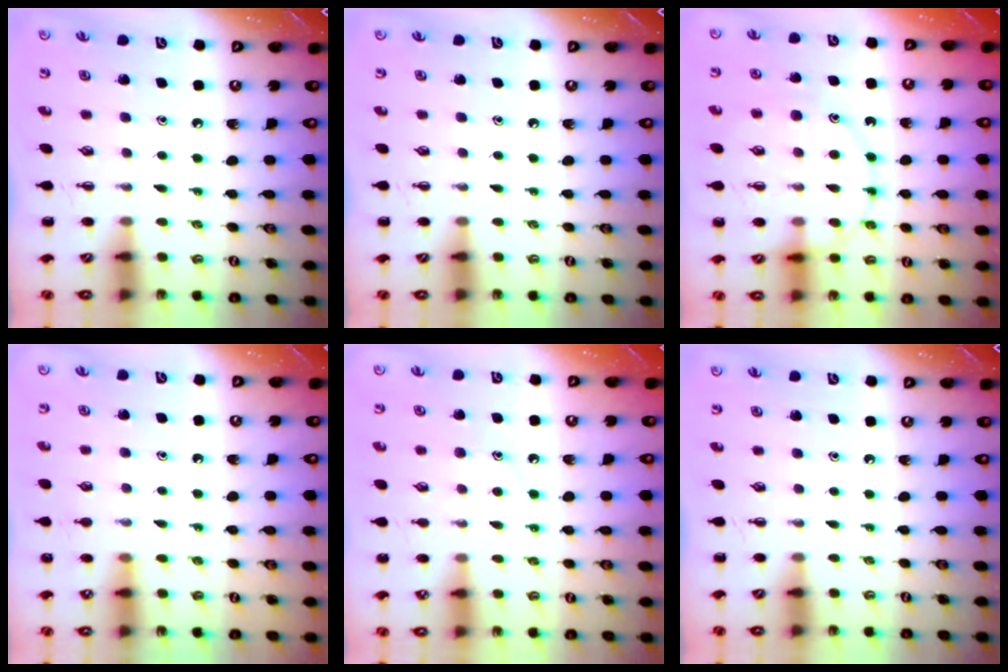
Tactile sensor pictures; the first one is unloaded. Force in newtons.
{"total": 0.0}
{"total": 15.1, "press": 15.0, "slide": 1.4}
{"total": 5.4, "press": 5.2, "slide": 1.5}
{"total": 7.0, "press": 6.9, "slide": 1.1}
{"total": 0.0}